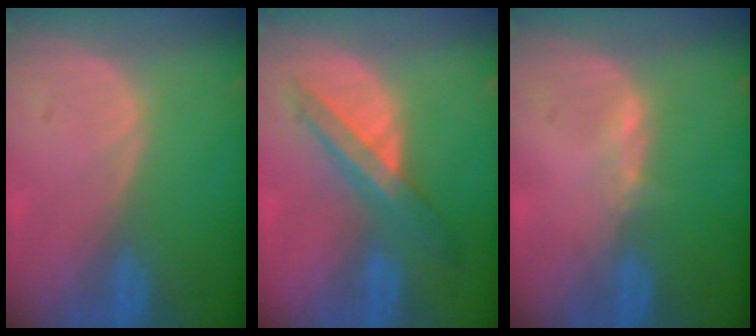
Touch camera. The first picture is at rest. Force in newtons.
{"total": 7.2, "press": 6.1, "slide": 3.8}
{"total": 1.1, "press": 1.1, "slide": 0.3}